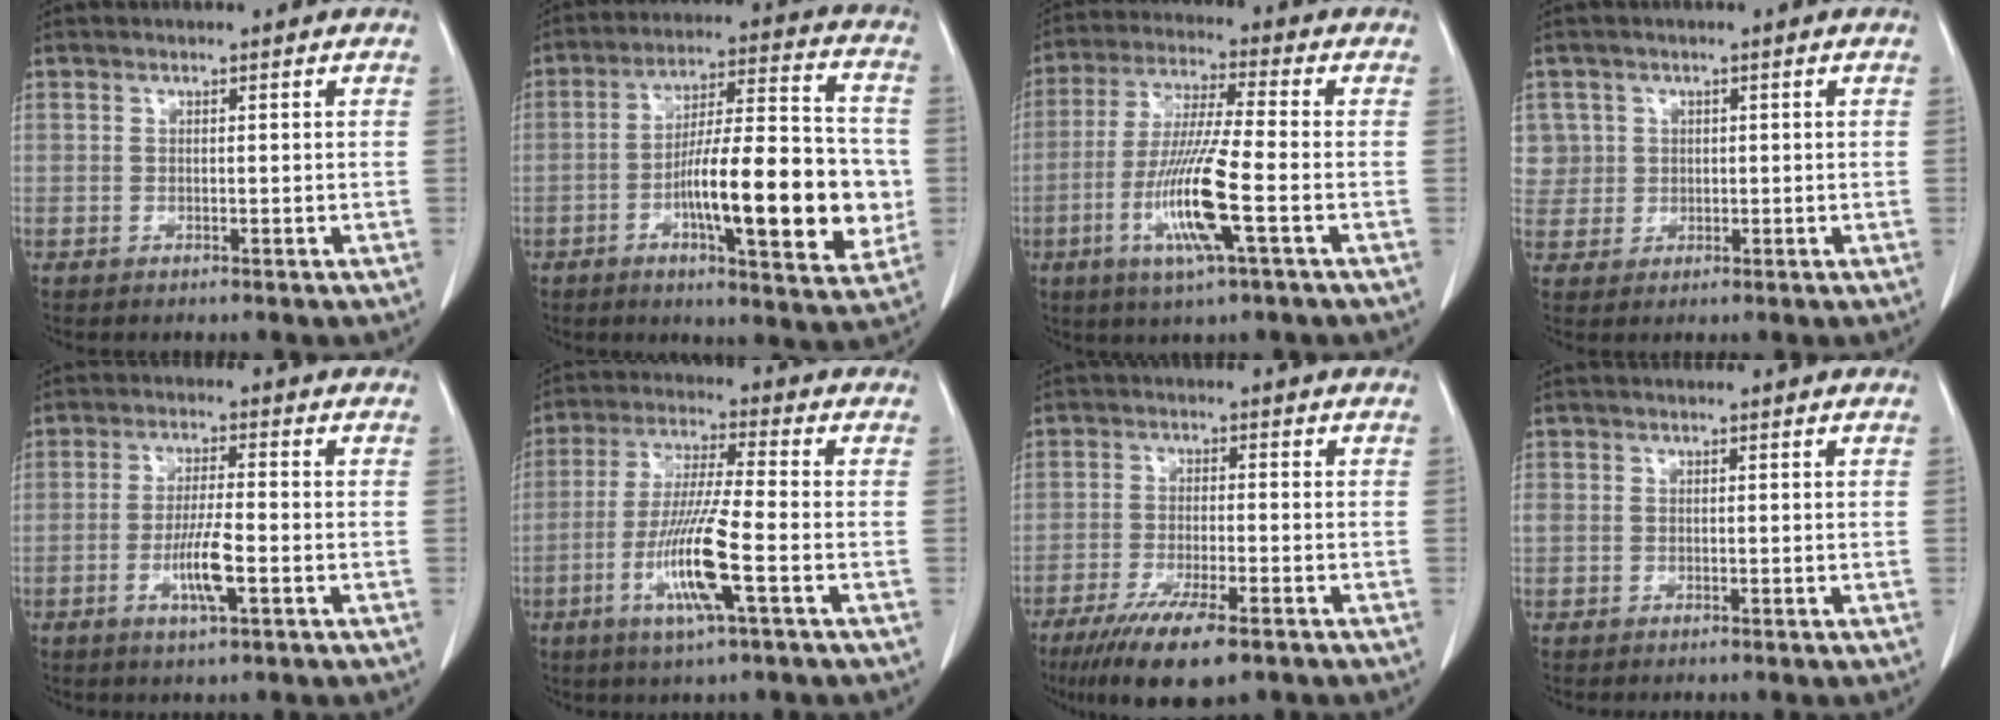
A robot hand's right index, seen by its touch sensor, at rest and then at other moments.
{"total": 18.7, "force": [-3.6, 3.9, 17.9], "torque": [-0.277, 0.013, -0.051]}
{"total": 12.1, "force": [-3.7, 0.0, 11.5], "torque": [-0.234, -0.015, -0.073]}
{"total": 4.4, "force": [1.4, 4.1, -0.3], "torque": [0.022, 0.012, 0.034]}
{"total": 6.0, "force": [-2.0, 0.5, 5.6], "torque": [-0.107, -0.006, -0.034]}
{"total": 11.2, "force": [-3.7, 0.0, 10.6], "torque": [-0.213, -0.015, -0.073]}
{"total": 11.6, "force": [-7.7, 2.1, 8.4], "torque": [-0.139, -0.026, -0.122]}
{"total": 1.1, "force": [0.0, 1.0, 0.4], "torque": [-0.012, 0.013, 0.005]}